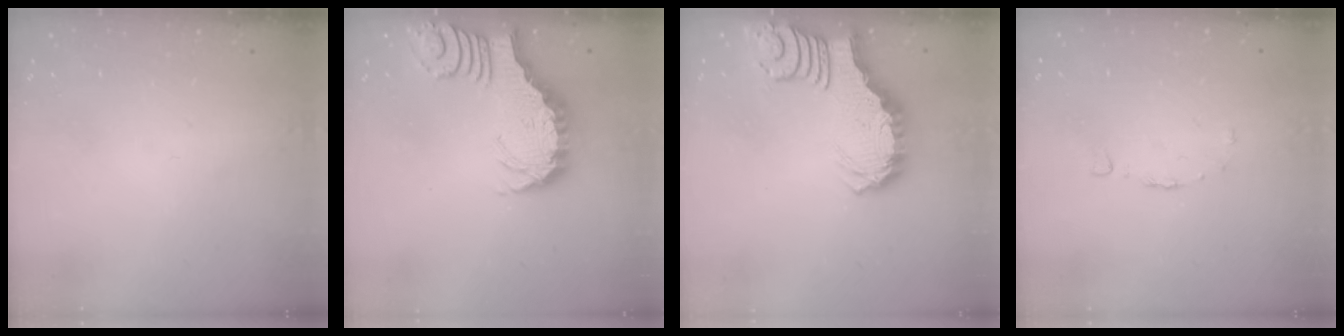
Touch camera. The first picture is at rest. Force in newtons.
{"total": 3.0, "press": 3.0, "slide": 0.6}
{"total": 3.5, "press": 3.4, "slide": 0.6}
{"total": 2.9, "press": 2.9, "slide": 0.2}